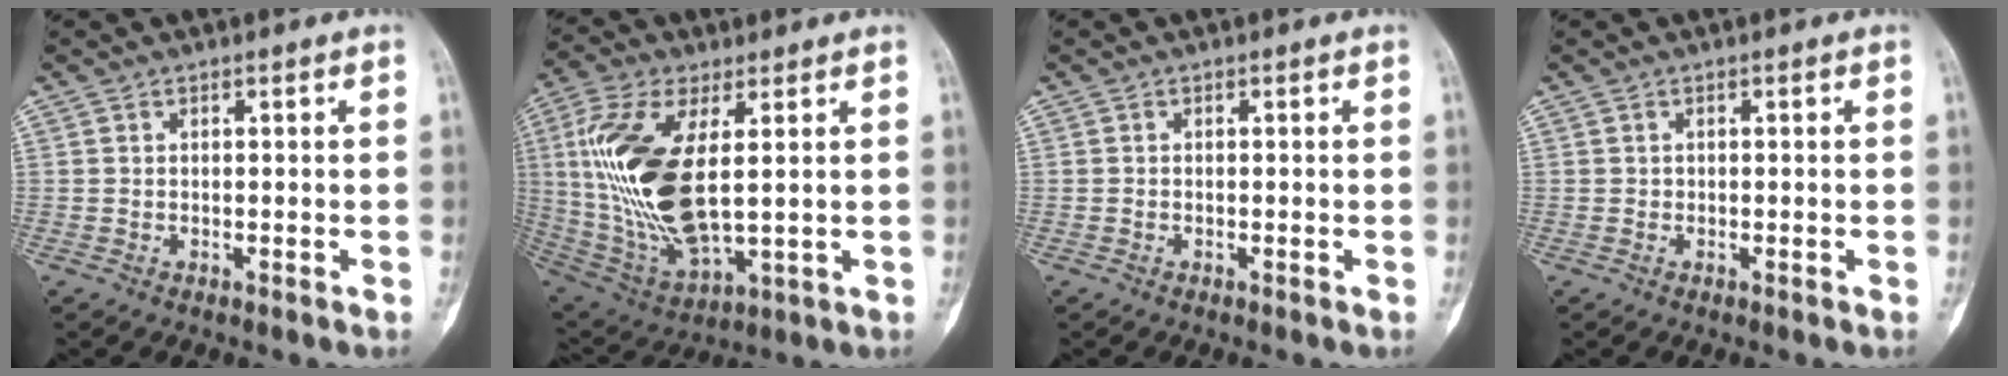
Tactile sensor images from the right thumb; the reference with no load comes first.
{"total": 20.3, "force": [2.8, 9.1, 18.0], "torque": [-0.383, -0.020, 0.064]}
{"total": 0.0}
{"total": 0.0}